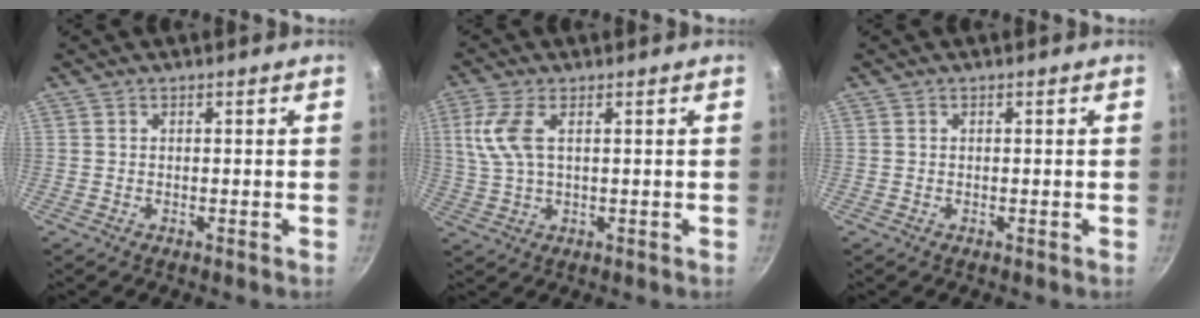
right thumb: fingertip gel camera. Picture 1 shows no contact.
{"total": 7.2, "force": [1.8, 3.4, 6.2], "torque": [-0.137, 0.006, 0.040]}
{"total": 0.0}